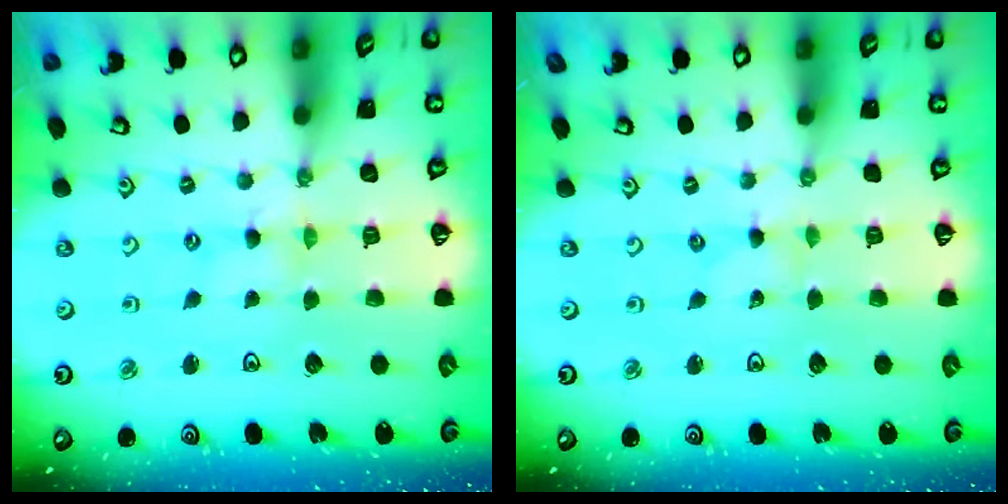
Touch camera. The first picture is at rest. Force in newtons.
{"total": 0.0}